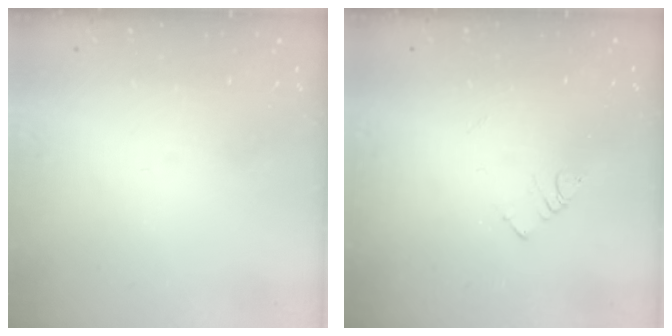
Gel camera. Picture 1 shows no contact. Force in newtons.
{"total": 4.0, "press": 4.0, "slide": 0.4}